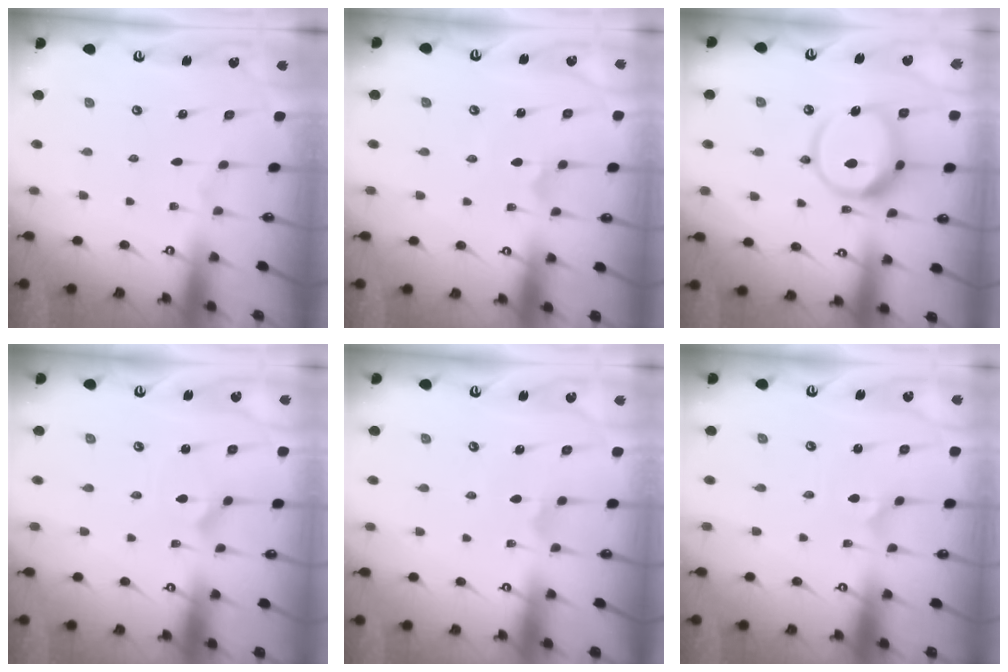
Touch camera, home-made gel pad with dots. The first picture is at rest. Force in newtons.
{"total": 2.5, "press": 2.5, "slide": 0.3}
{"total": 14.9, "press": 14.8, "slide": 1.6}
{"total": 2.5, "press": 2.5, "slide": 0.2}
{"total": 3.8, "press": 3.8, "slide": 0.4}
{"total": 1.4, "press": 1.4, "slide": 0.0}